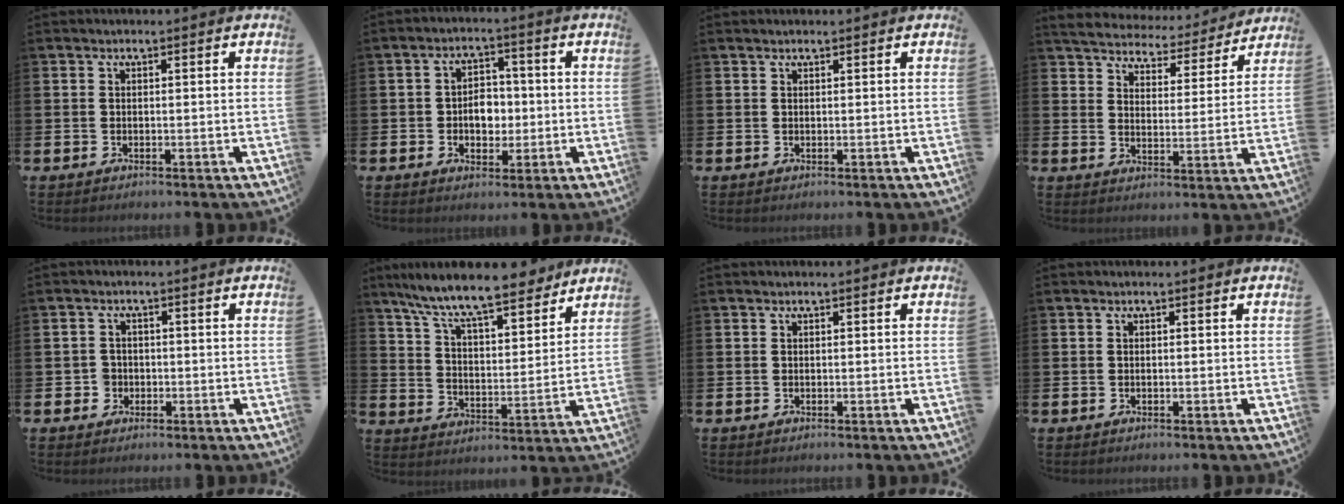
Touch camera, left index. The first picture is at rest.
{"total": 4.0, "force": [-0.4, 3.1, 2.5], "torque": [-0.040, 0.004, -0.015]}
{"total": 0.6, "force": [0.6, 0.1, 0.2], "torque": [-0.003, 0.001, 0.010]}
{"total": 5.4, "force": [5.3, 1.1, 0.6], "torque": [-0.037, -0.044, 0.088]}
{"total": 2.2, "force": [-0.6, 2.1, 0.1], "torque": [-0.012, 0.007, -0.018]}
{"total": 11.0, "force": [9.9, 1.7, 4.5], "torque": [-0.113, -0.058, 0.173]}
{"total": 0.0}
{"total": 0.0}